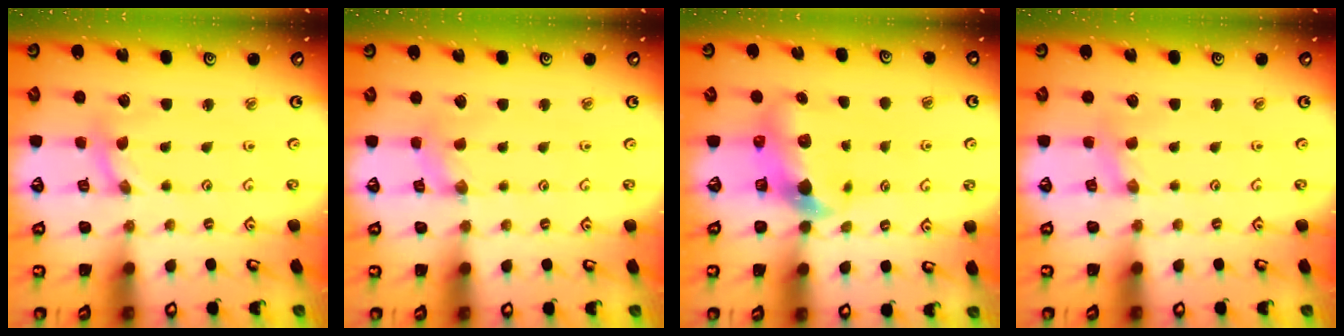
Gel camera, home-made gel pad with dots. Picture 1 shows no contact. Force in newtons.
{"total": 1.6, "press": 1.5, "slide": 0.2}
{"total": 7.4, "press": 7.3, "slide": 1.0}
{"total": 1.7, "press": 1.6, "slide": 0.4}